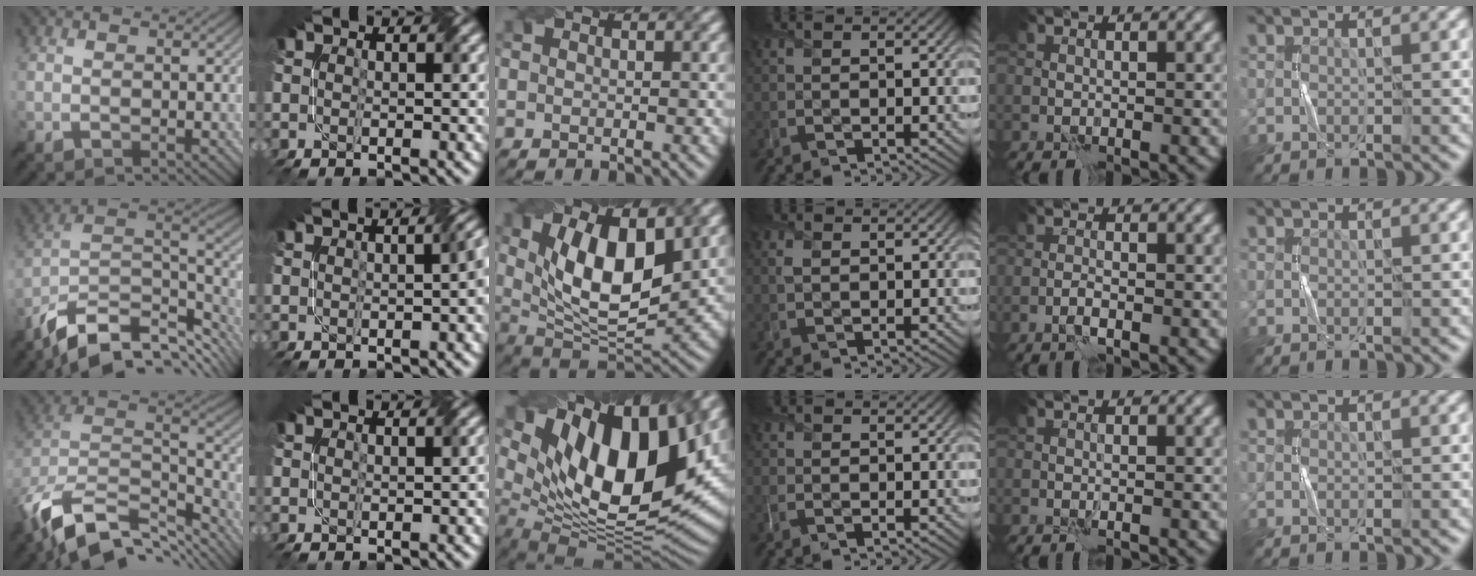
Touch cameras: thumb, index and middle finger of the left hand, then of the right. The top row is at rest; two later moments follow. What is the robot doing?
{"motion": "twist", "object": "screw"}